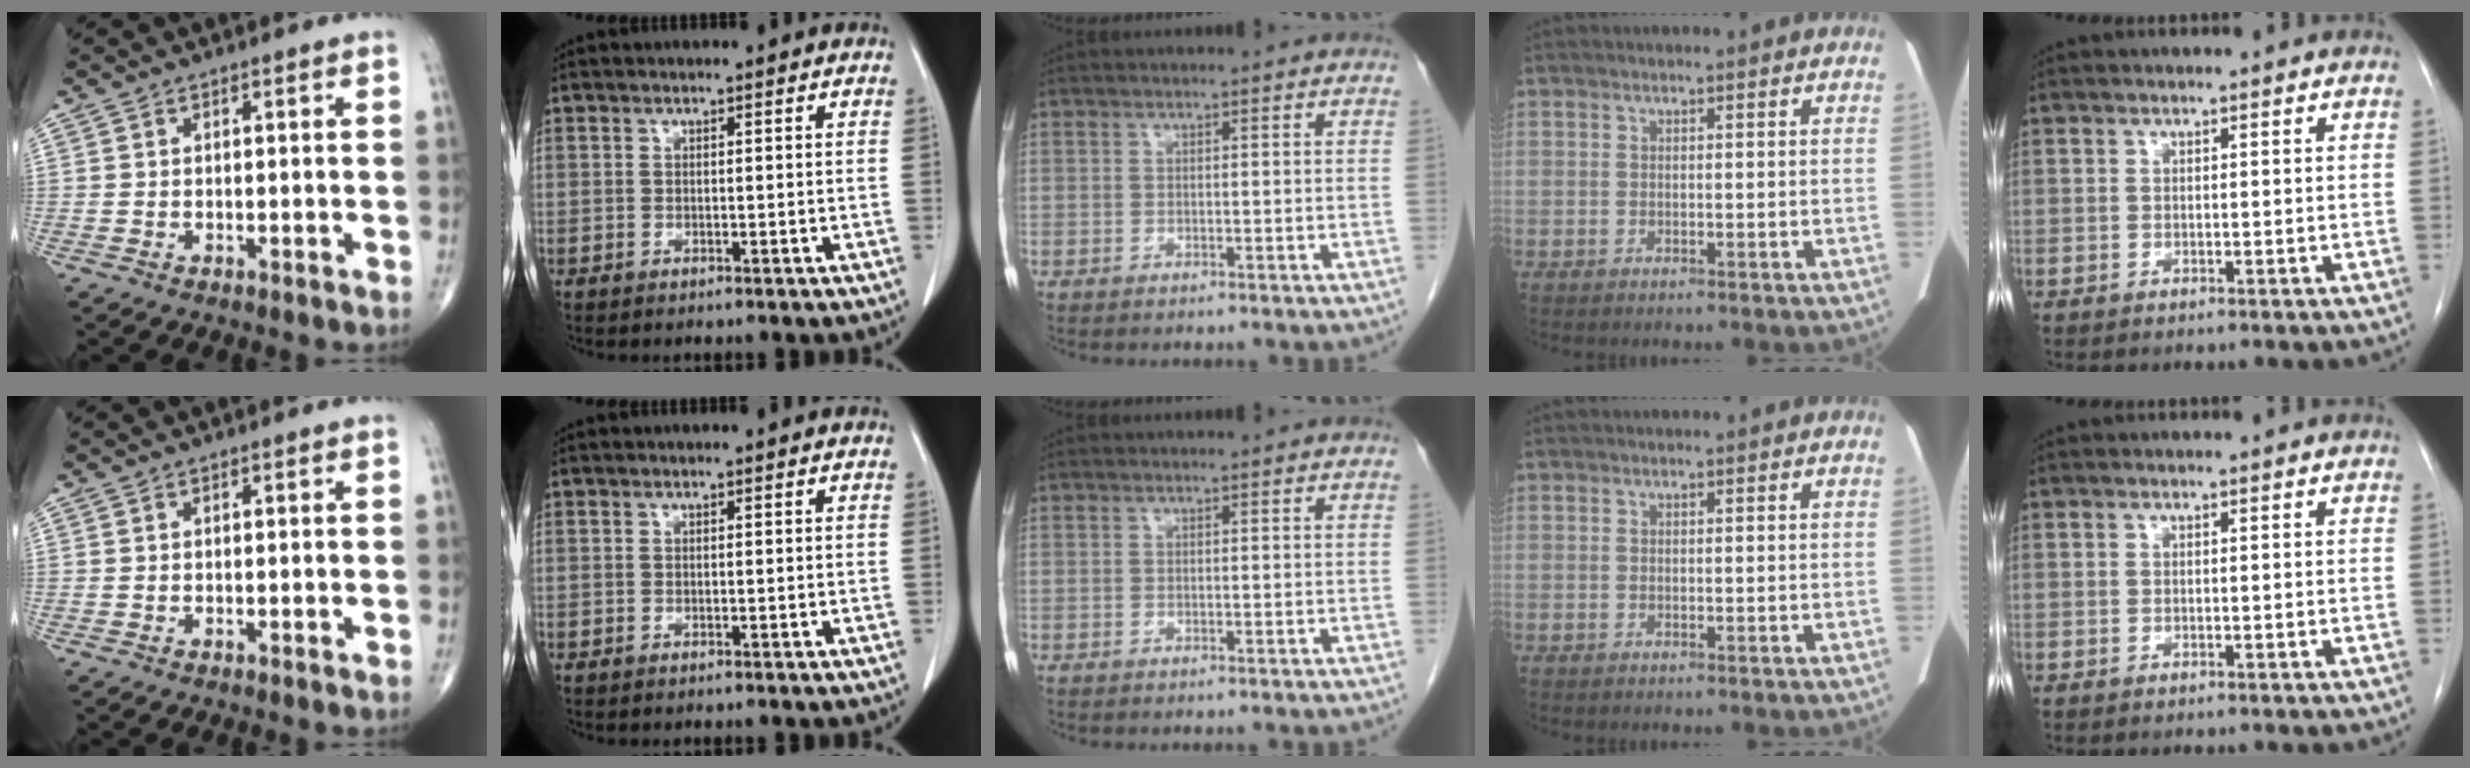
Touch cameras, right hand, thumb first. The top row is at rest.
{}